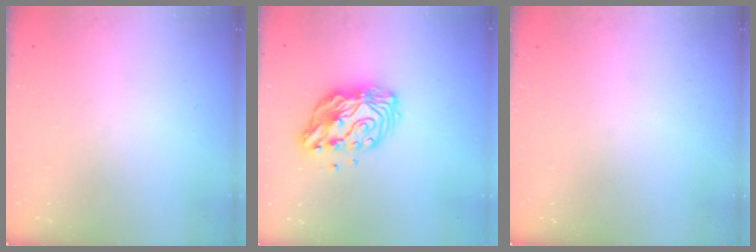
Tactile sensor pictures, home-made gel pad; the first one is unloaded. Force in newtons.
{"total": 11.3, "press": 11.3, "slide": 1.0}
{"total": 0.0}